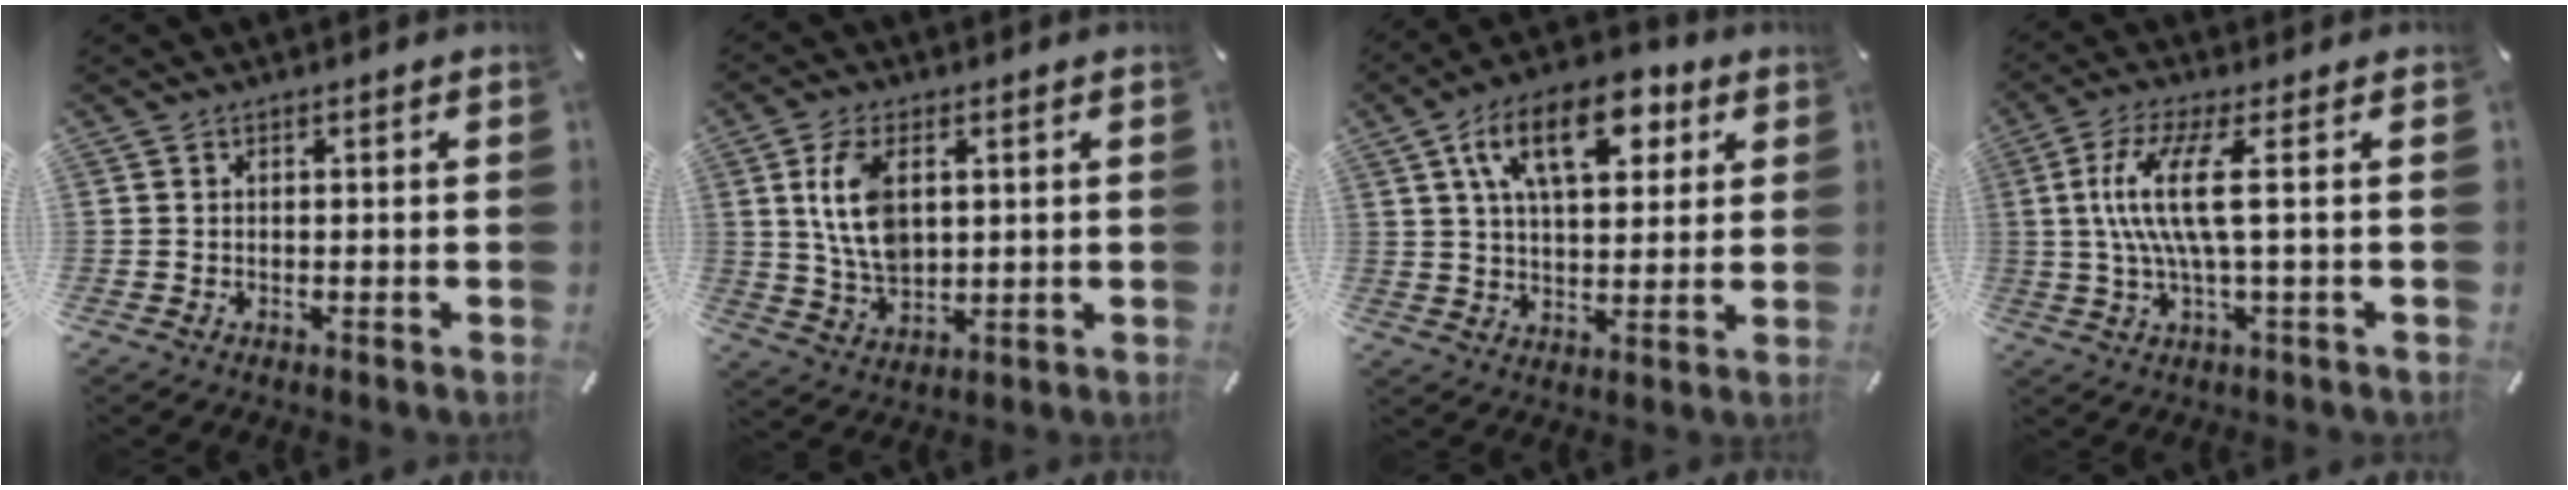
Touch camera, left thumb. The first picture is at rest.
{"total": 9.4, "force": [2.2, 5.8, 7.0], "torque": [-0.175, 0.001, 0.036]}
{"total": 16.1, "force": [7.2, 8.7, 11.5], "torque": [-0.177, -0.008, 0.122]}
{"total": 11.7, "force": [1.2, 2.1, 11.5], "torque": [-0.242, -0.010, 0.011]}